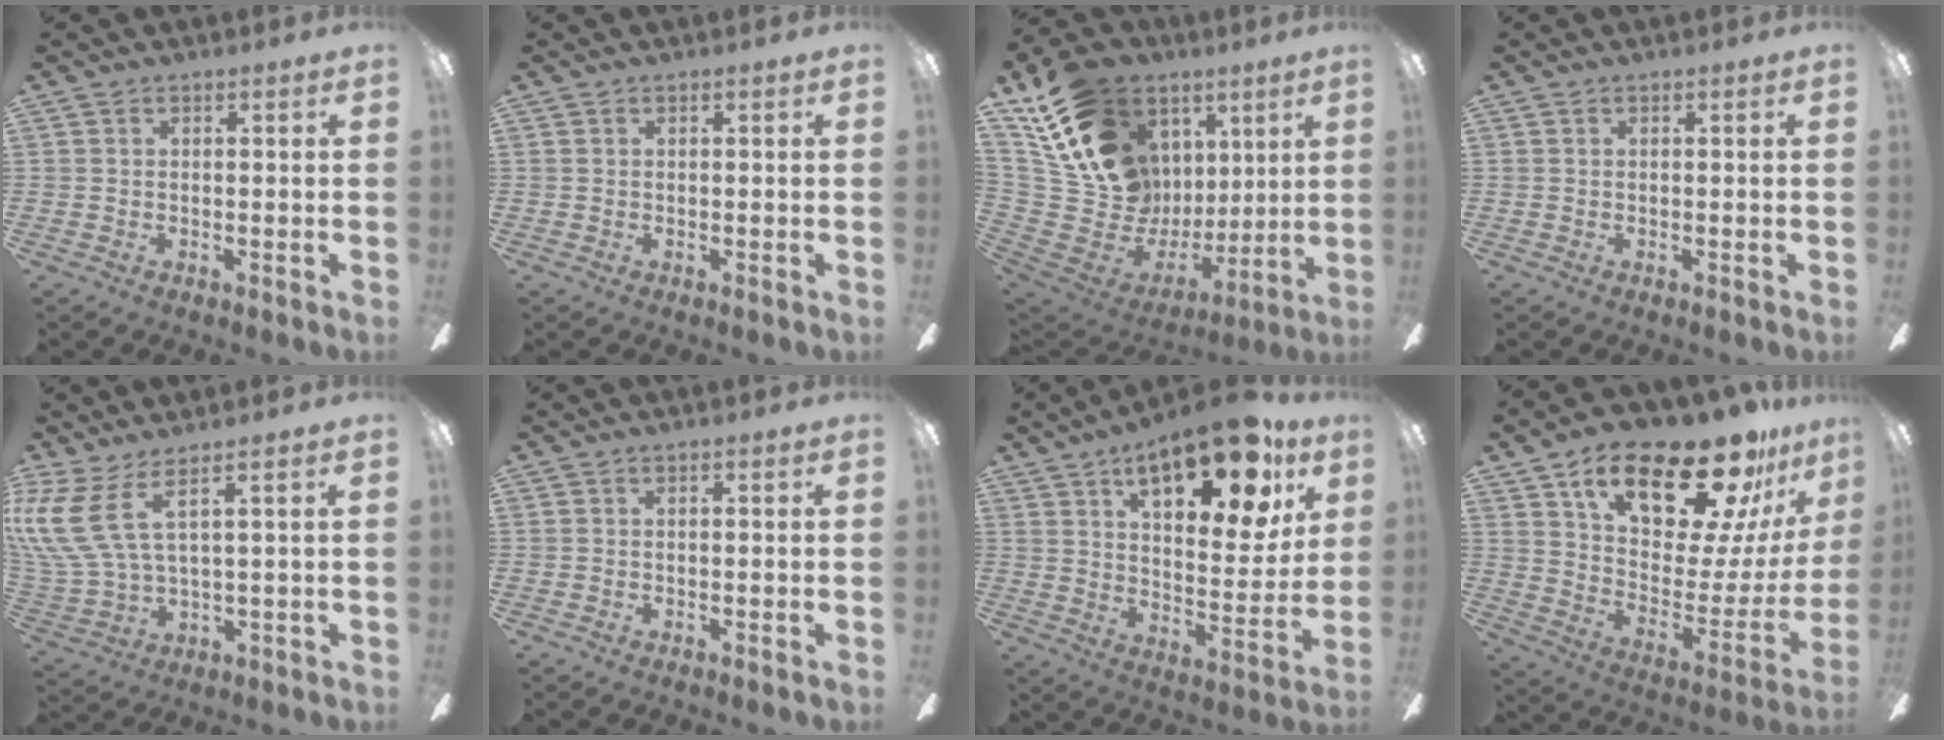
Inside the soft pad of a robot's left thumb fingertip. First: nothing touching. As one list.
[{"total": 0.0}, {"total": 23.9, "force": [11.6, 17.2, 11.8], "torque": [-0.224, -0.068, 0.245]}, {"total": 0.0}, {"total": 13.4, "force": [6.3, 5.6, 10.4], "torque": [-0.241, -0.031, 0.117]}, {"total": 0.0}, {"total": 21.1, "force": [12.6, 8.7, 14.6], "torque": [-0.204, -0.060, 0.199]}, {"total": 25.6, "force": [18.2, 9.4, 15.5], "torque": [-0.239, -0.116, 0.310]}]